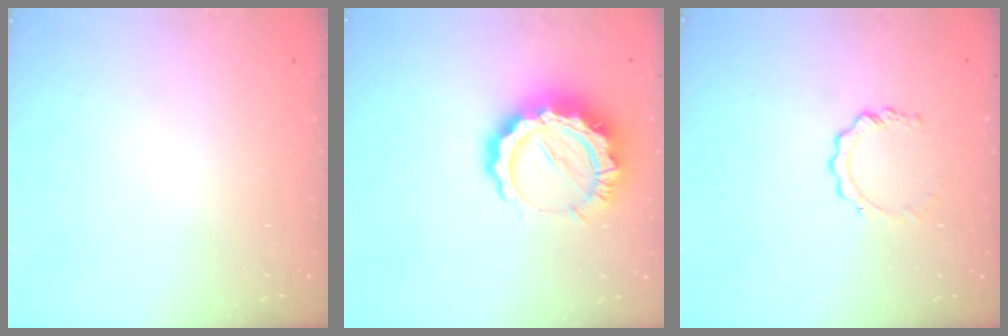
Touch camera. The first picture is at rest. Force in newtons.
{"total": 13.0, "press": 12.9, "slide": 1.2}
{"total": 4.9, "press": 4.8, "slide": 0.5}